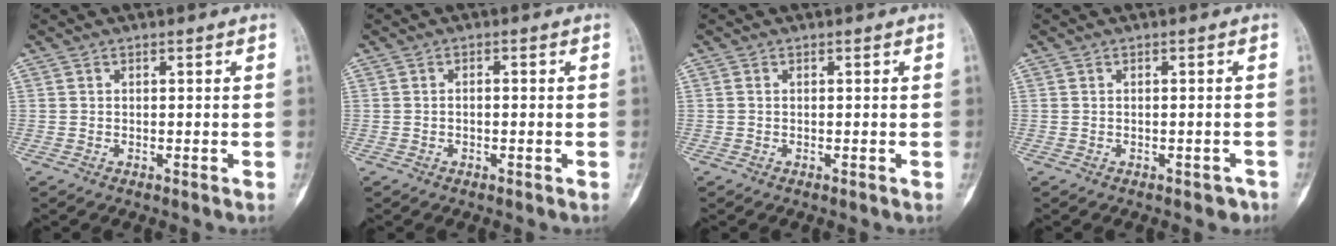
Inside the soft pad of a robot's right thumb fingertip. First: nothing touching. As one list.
[{"total": 1.0, "force": [-0.2, 0.5, 0.9], "torque": [-0.015, 0.007, -0.003]}, {"total": 0.0}, {"total": 1.8, "force": [-1.3, 1.0, 0.8], "torque": [-0.005, 0.015, -0.013]}]